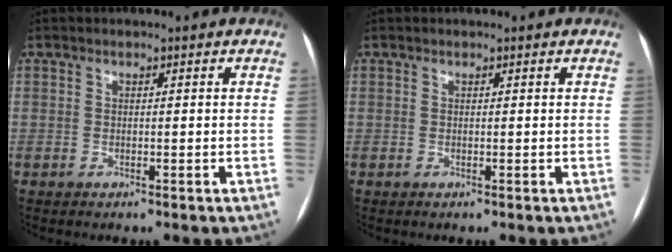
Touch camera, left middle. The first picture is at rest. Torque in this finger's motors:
{"motor_torque": [-0.41, -0.33, -0.29, -0.10]}